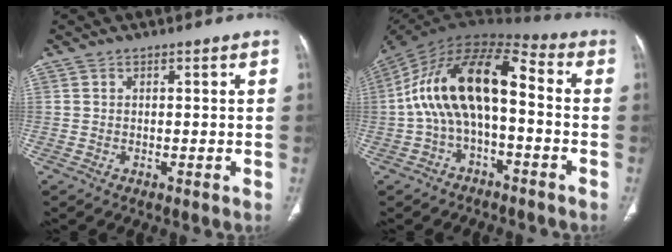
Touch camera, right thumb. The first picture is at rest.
{"total": 16.9, "force": [-1.1, 8.1, 14.8], "torque": [-0.267, 0.063, -0.029]}